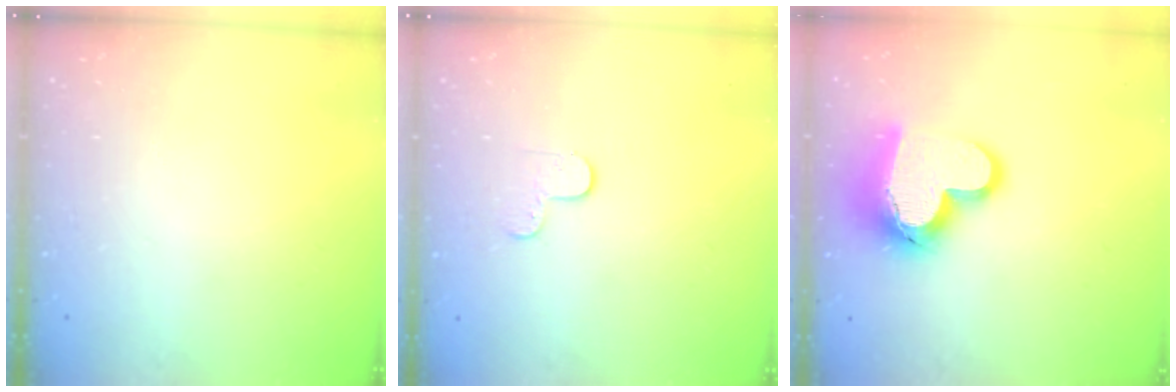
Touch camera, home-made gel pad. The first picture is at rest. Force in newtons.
{"total": 3.6, "press": 3.6, "slide": 0.4}
{"total": 15.9, "press": 15.7, "slide": 2.2}